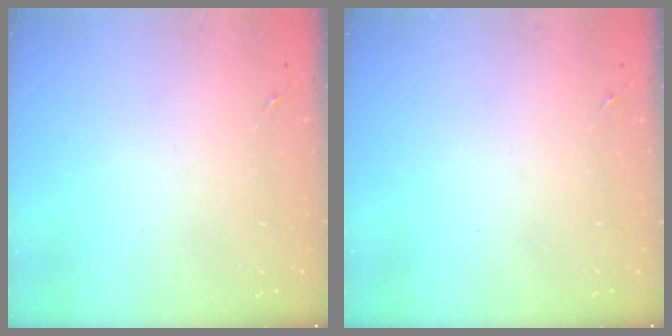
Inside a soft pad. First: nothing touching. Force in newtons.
{"total": 0.0}